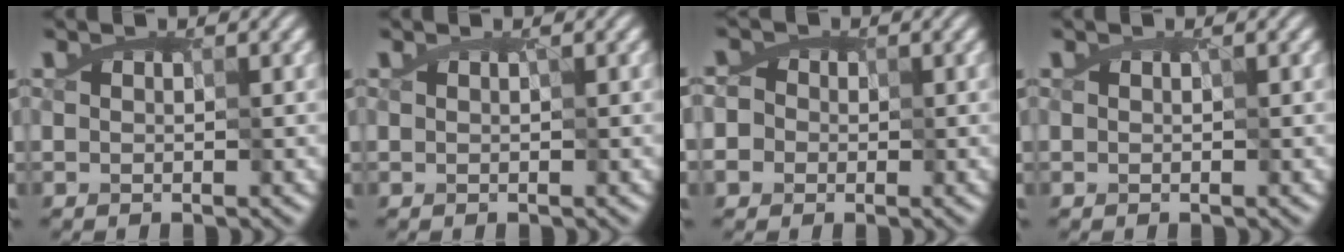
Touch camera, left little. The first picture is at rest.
{"total": 0.0}
{"total": 3.2, "force": [1.1, 2.8, 1.1], "torque": [-0.049, 0.003, 0.019]}
{"total": 0.0}